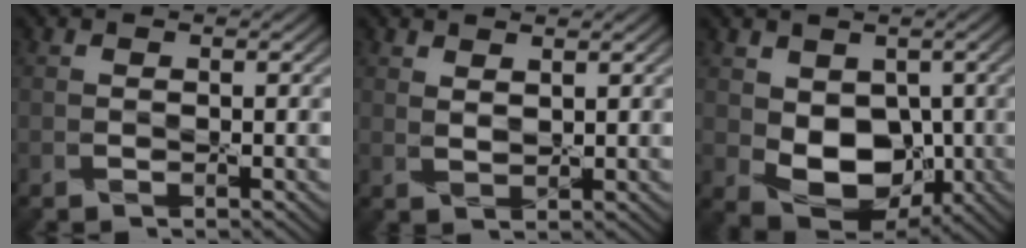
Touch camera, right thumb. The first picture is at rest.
{"total": 1.5, "force": [1.3, 0.4, 0.8], "torque": [-0.022, -0.005, 0.029]}
{"total": 8.4, "force": [-0.3, 6.2, 5.6], "torque": [-0.111, -0.024, 0.002]}